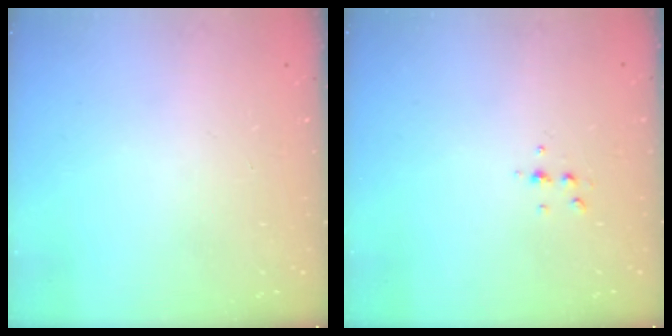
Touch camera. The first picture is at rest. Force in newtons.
{"total": 4.1, "press": 4.0, "slide": 0.9}